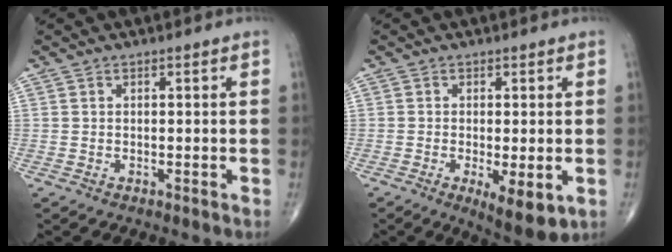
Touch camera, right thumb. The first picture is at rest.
{"total": 7.2, "force": [-2.0, 2.4, 6.5], "torque": [-0.099, -0.021, -0.027]}